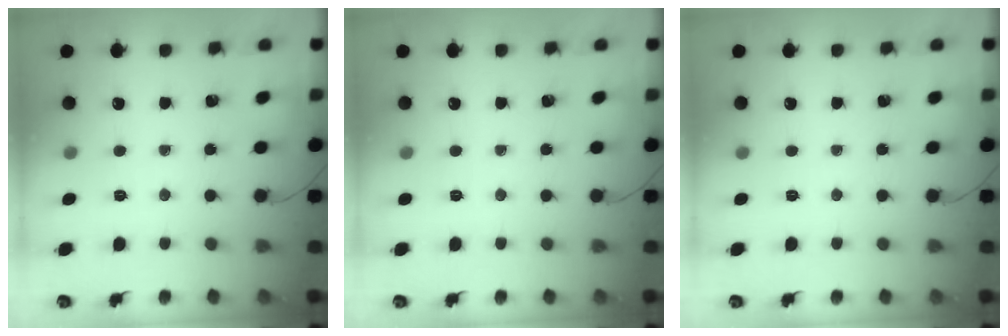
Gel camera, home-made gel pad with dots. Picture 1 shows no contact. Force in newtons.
{"total": 0.0}
{"total": 0.0}